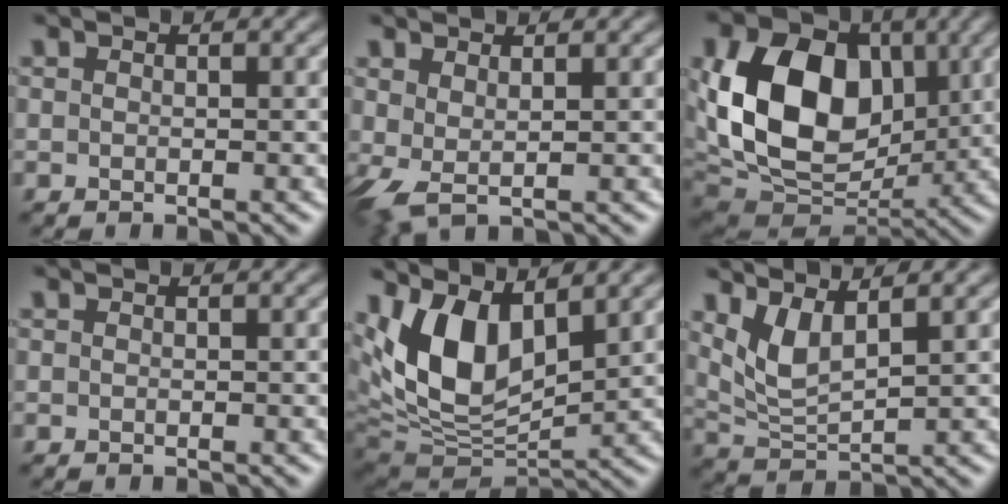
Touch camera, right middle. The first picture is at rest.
{"total": 2.3, "force": [0.7, 0.7, 2.0], "torque": [-0.053, -0.002, 0.013]}
{"total": 13.7, "force": [2.1, 9.7, 9.5], "torque": [-0.177, 0.005, 0.031]}
{"total": 0.0}
{"total": 9.9, "force": [3.5, 5.3, 7.6], "torque": [-0.150, -0.010, 0.062]}
{"total": 3.7, "force": [2.0, 1.3, 2.8], "torque": [-0.071, -0.010, 0.048]}